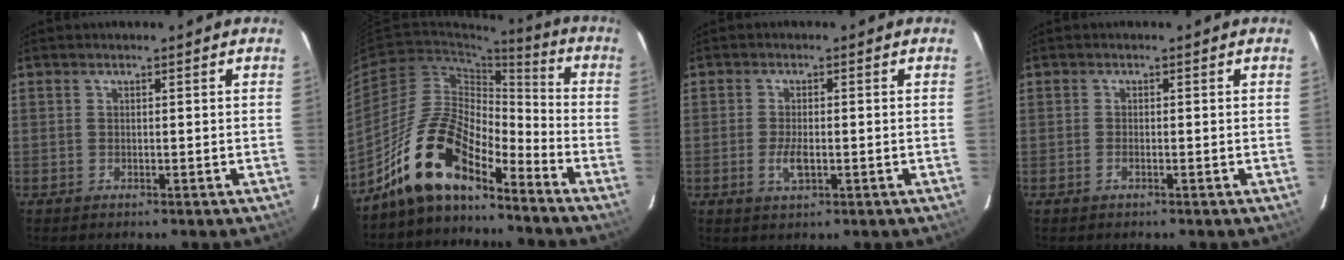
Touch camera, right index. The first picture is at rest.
{"total": 14.4, "force": [-11.3, 4.6, 7.7], "torque": [-0.146, 0.014, -0.219]}
{"total": 3.7, "force": [-1.0, 1.5, 3.2], "torque": [-0.067, -0.005, -0.019]}
{"total": 1.0, "force": [-0.5, 0.4, 0.7], "torque": [-0.017, 0.001, -0.010]}